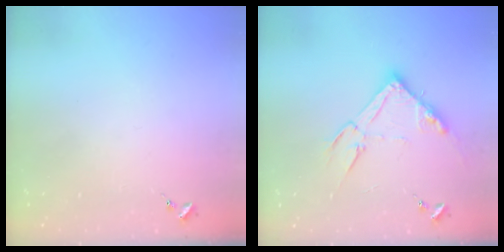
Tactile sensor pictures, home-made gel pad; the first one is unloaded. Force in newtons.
{"total": 14.8, "press": 14.8, "slide": 0.4}